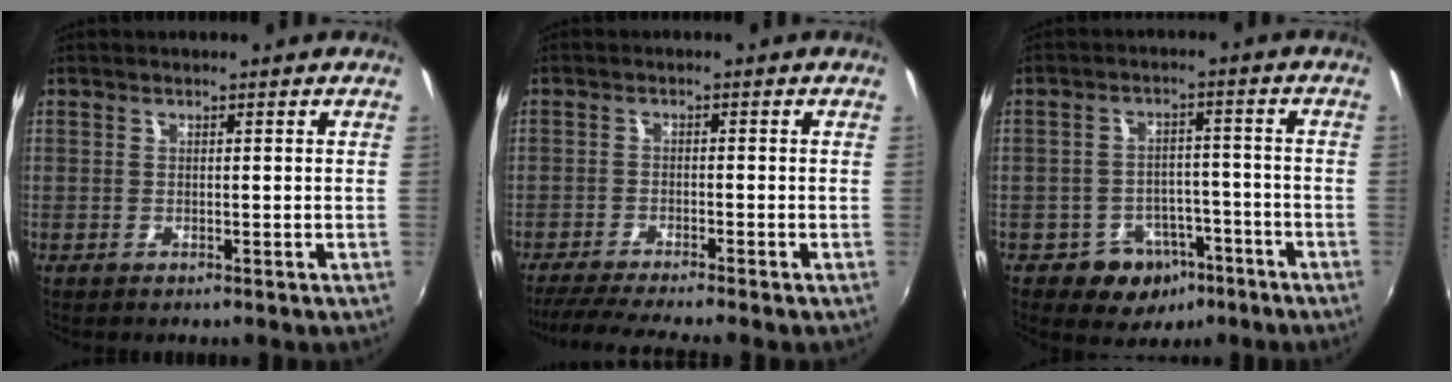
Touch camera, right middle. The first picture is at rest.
{"total": 7.7, "force": [-6.8, -1.0, 3.4], "torque": [-0.085, -0.021, -0.114]}
{"total": 7.8, "force": [-4.7, 5.9, 2.2], "torque": [-0.048, 0.024, -0.048]}